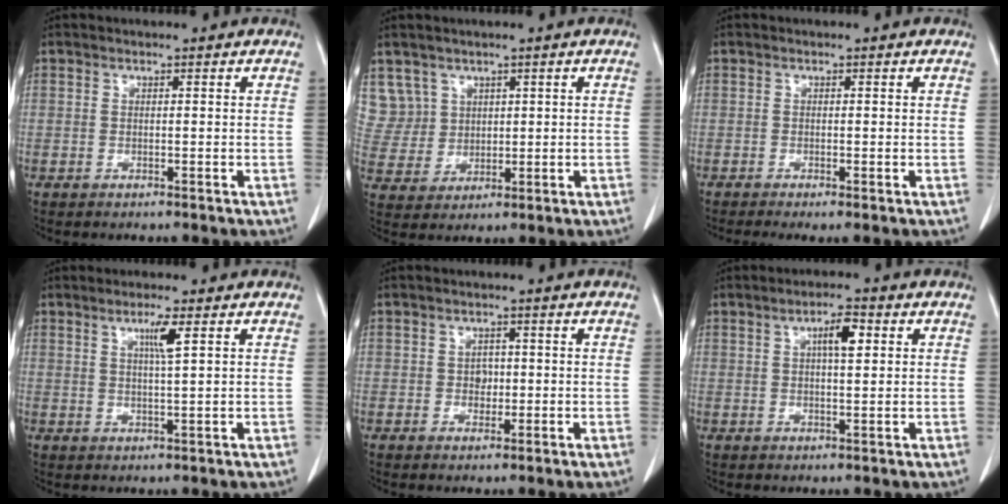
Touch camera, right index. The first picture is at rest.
{"total": 6.6, "force": [3.4, 5.7, -0.2], "torque": [0.003, 0.016, 0.082]}
{"total": 2.3, "force": [-1.3, 0.3, 1.9], "torque": [-0.030, -0.008, -0.022]}
{"total": 3.5, "force": [1.5, -0.4, 3.1], "torque": [-0.058, -0.004, 0.026]}
{"total": 2.0, "force": [-0.1, 1.7, 1.2], "torque": [-0.014, 0.004, -0.001]}
{"total": 4.3, "force": [1.4, 1.0, 4.0], "torque": [-0.070, 0.006, 0.023]}